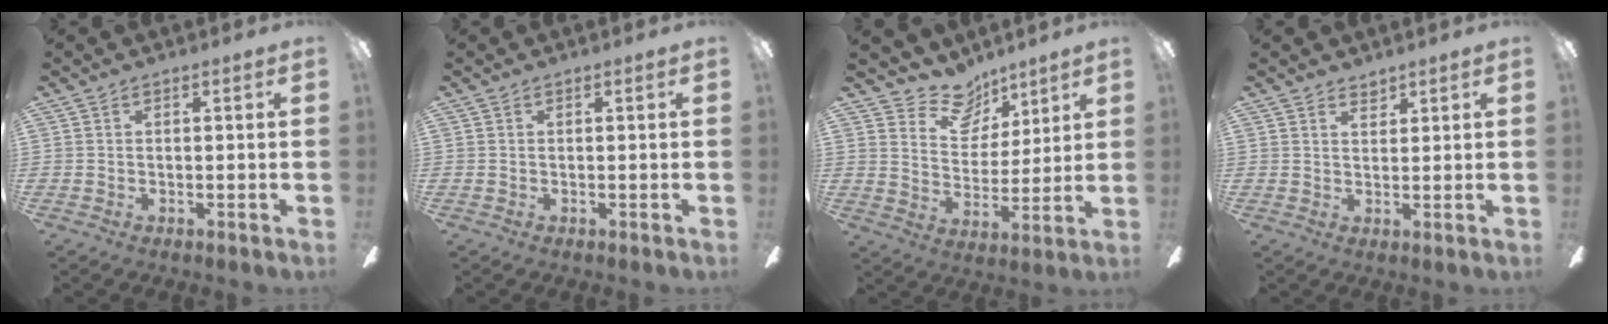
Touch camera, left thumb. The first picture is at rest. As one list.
[{"total": 0.0}, {"total": 10.9, "force": [8.7, 5.9, 2.6], "torque": [-0.042, -0.063, 0.163]}, {"total": 2.3, "force": [2.1, 0.9, 0.3], "torque": [-0.001, -0.010, 0.038]}]